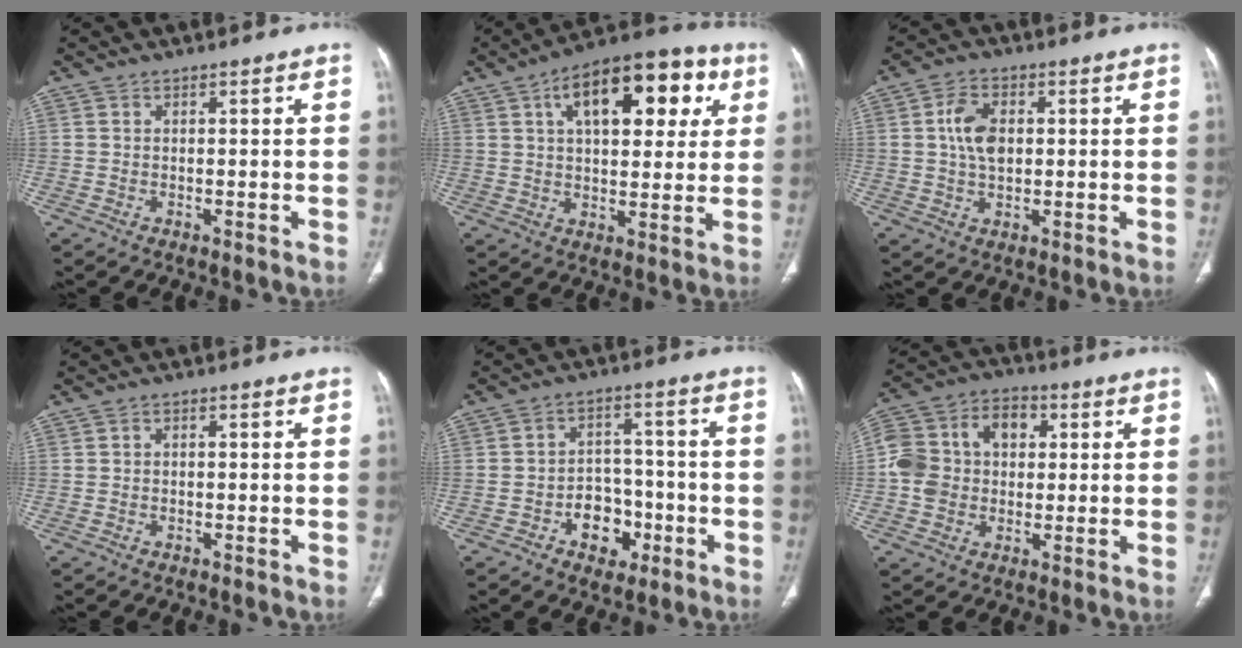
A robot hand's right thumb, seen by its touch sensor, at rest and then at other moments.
{"total": 19.7, "force": [7.1, 9.9, 15.4], "torque": [-0.182, 0.013, 0.101]}
{"total": 6.7, "force": [0.9, 4.1, 5.1], "torque": [-0.091, 0.003, 0.016]}
{"total": 0.6, "force": [-0.1, 0.5, 0.4], "torque": [-0.006, 0.002, -0.005]}
{"total": 8.4, "force": [-3.5, 6.3, 4.3], "torque": [-0.025, 0.036, -0.052]}
{"total": 13.5, "force": [1.2, 10.8, 8.0], "torque": [-0.132, 0.035, 0.015]}